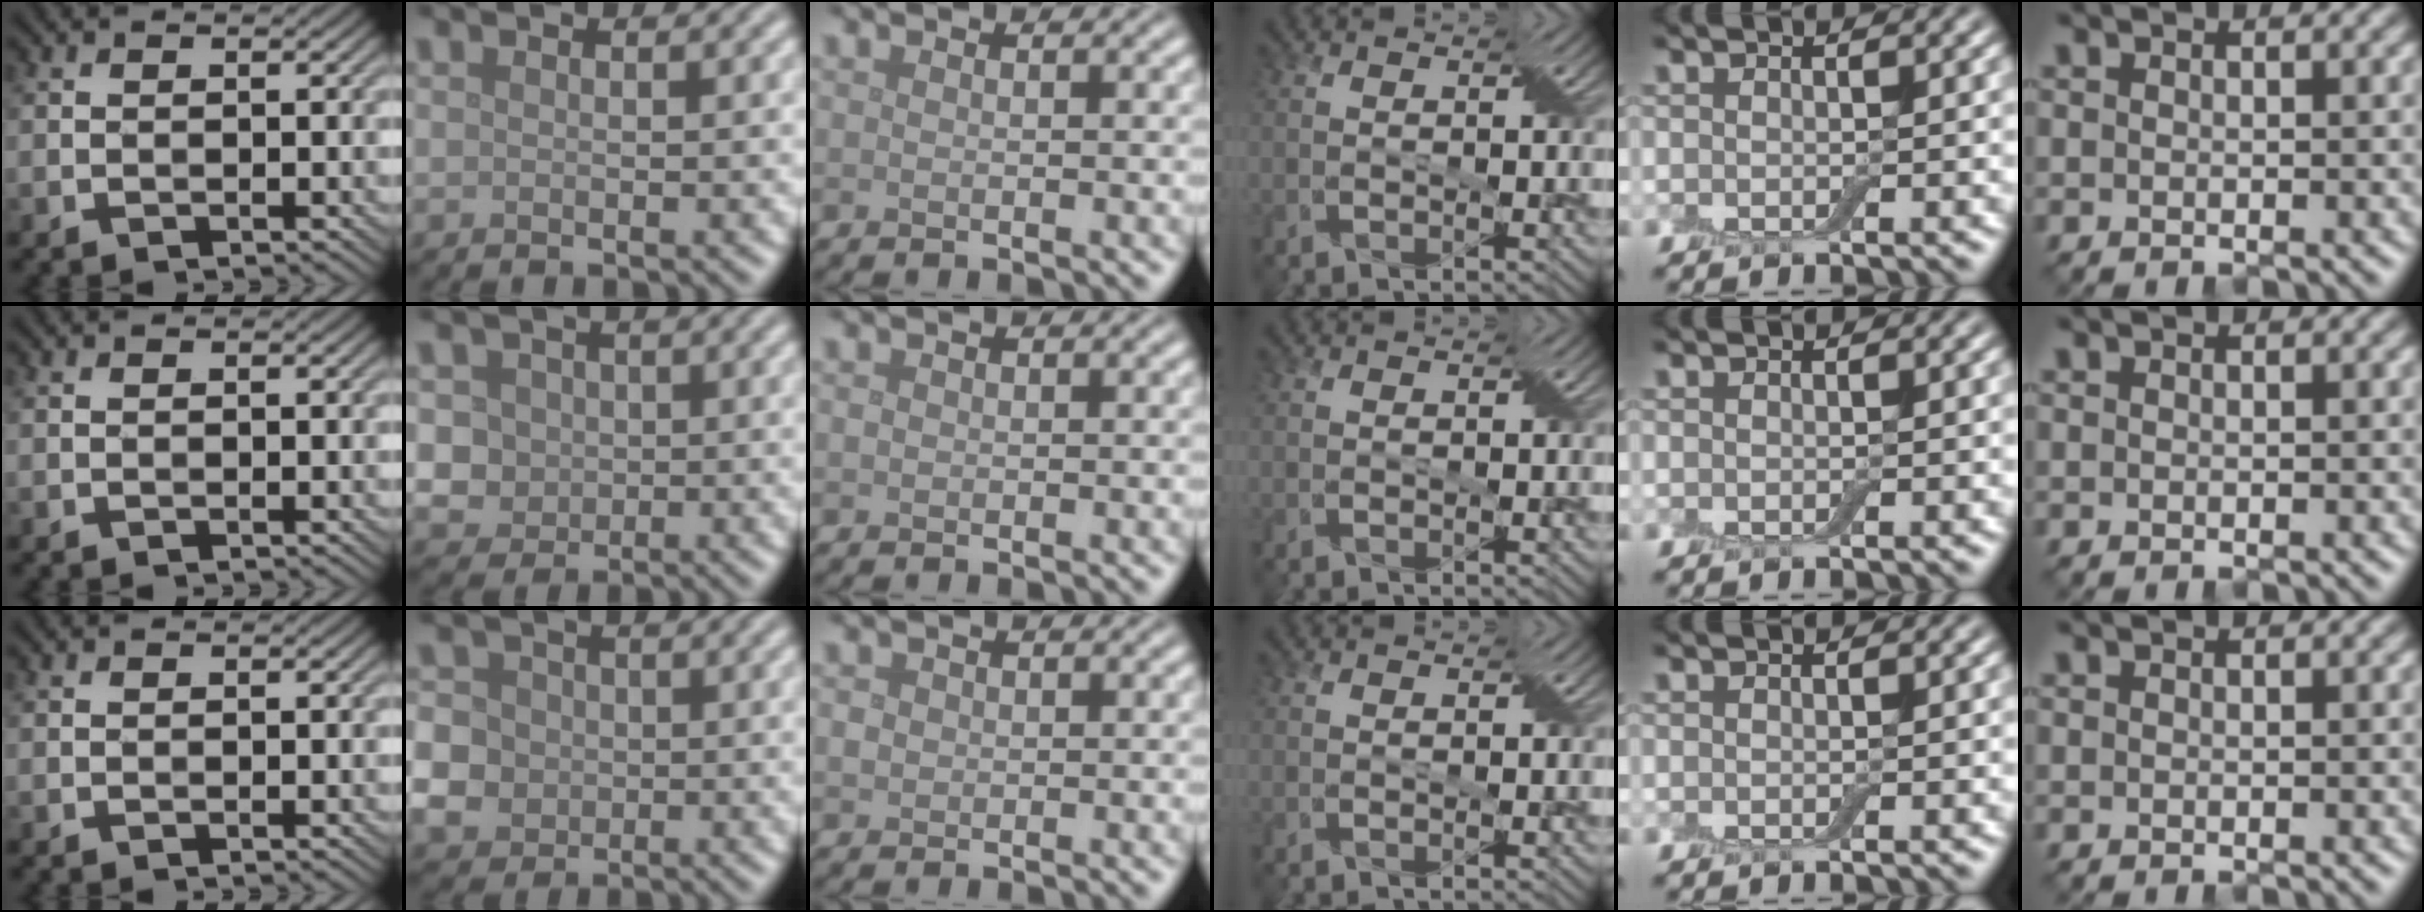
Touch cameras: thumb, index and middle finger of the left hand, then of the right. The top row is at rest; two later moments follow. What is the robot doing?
{"motion": "press", "object": "electronic device side button"}